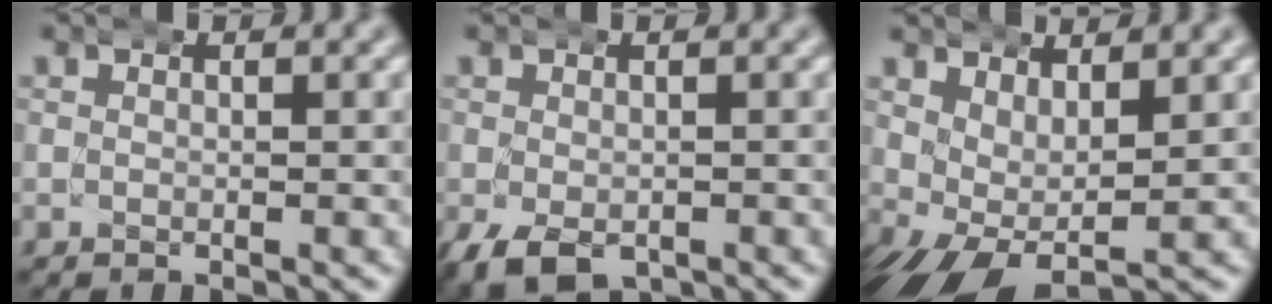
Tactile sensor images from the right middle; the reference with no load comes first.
{"total": 4.4, "force": [-2.9, 2.8, 1.8], "torque": [-0.046, -0.024, -0.034]}
{"total": 5.5, "force": [-1.6, 4.0, 3.4], "torque": [-0.089, -0.034, -0.015]}